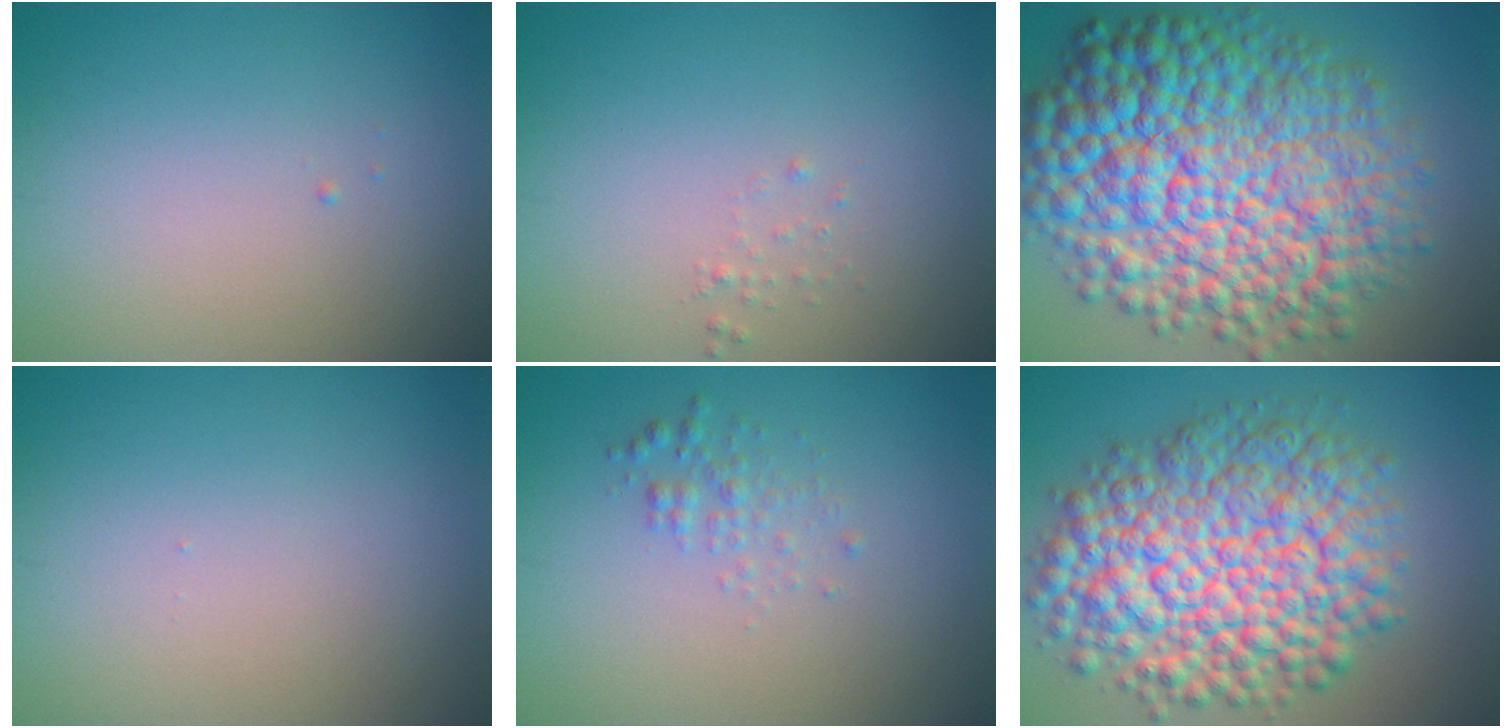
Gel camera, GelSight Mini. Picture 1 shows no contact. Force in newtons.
{"total": 0.5, "press": 0.5, "slide": 0.1}
{"total": 15.5, "press": 15.5, "slide": 0.1}
{"total": 0.0}
{"total": 1.3, "press": 1.3, "slide": 0.0}
{"total": 11.6, "press": 11.6, "slide": 0.3}